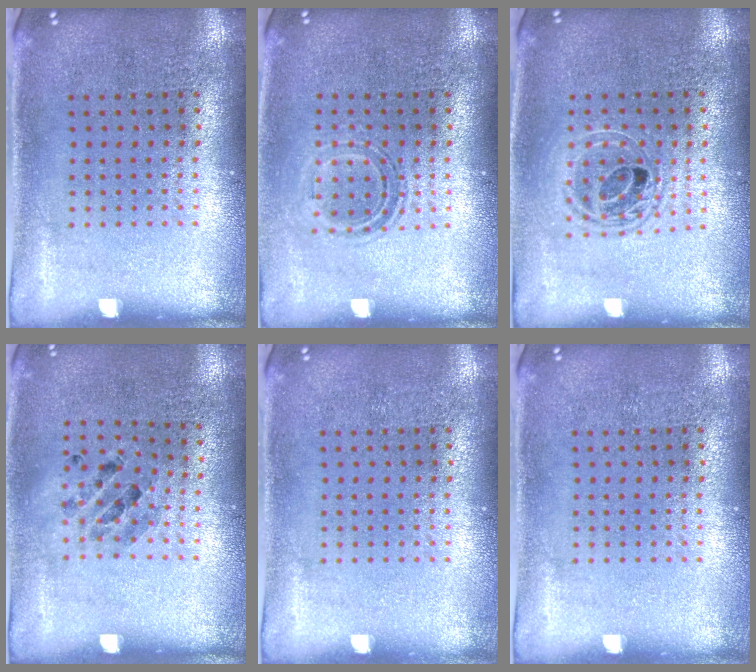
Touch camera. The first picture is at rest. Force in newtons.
{"total": 1.2, "press": 1.0, "slide": 0.7}
{"total": 1.7, "press": 1.4, "slide": 0.9}
{"total": 0.8, "press": 0.8, "slide": 0.0}
{"total": 0.0}
{"total": 0.0}